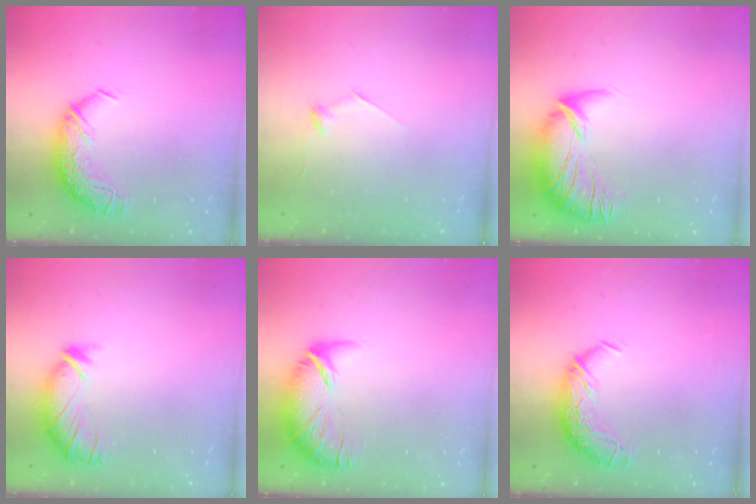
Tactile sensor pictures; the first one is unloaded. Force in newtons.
{"total": 8.0, "press": 8.0, "slide": 0.6}
{"total": 2.8, "press": 1.7, "slide": 2.3}
{"total": 3.0, "press": 2.5, "slide": 1.6}
{"total": 3.7, "press": 3.0, "slide": 2.2}
{"total": 0.0}